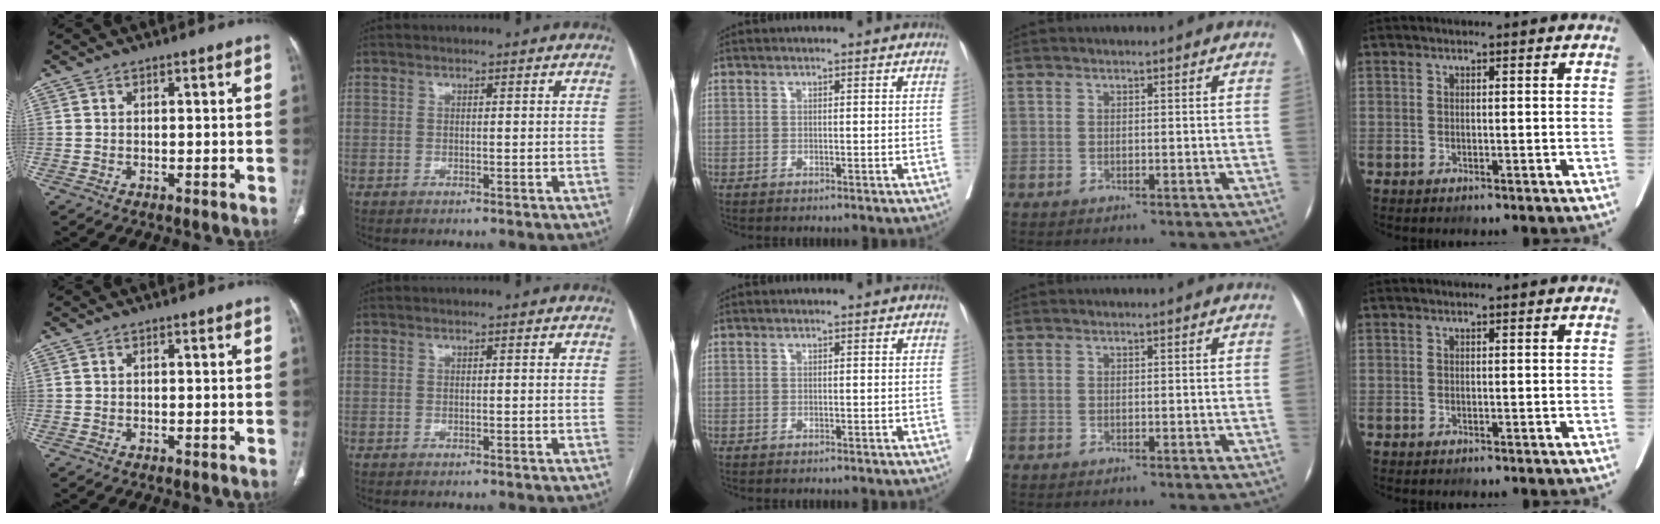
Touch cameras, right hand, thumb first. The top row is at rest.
{}